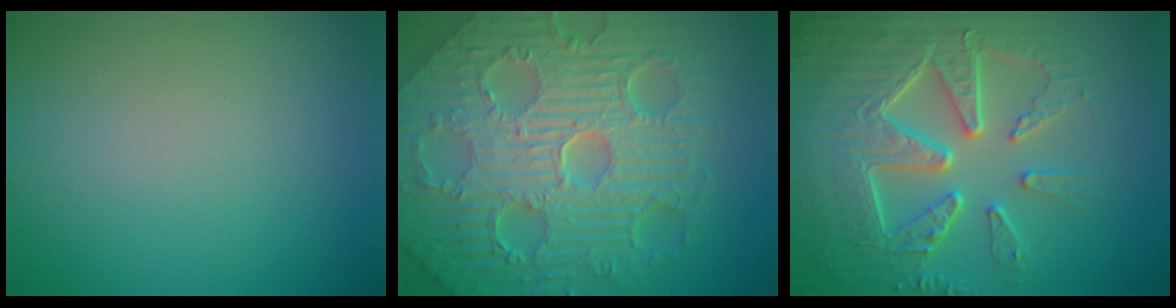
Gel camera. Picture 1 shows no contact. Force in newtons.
{"total": 12.3, "press": 8.2, "slide": 9.2}
{"total": 9.3, "press": 6.4, "slide": 6.7}